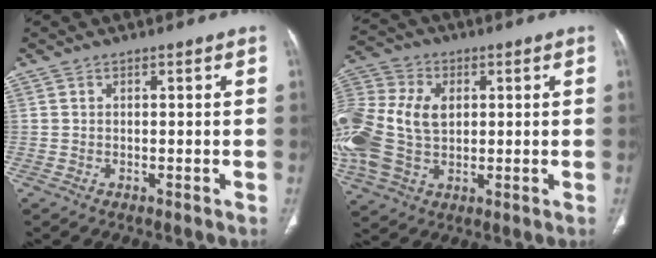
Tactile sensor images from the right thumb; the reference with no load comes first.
{"total": 22.9, "force": [1.7, 16.4, 16.0], "torque": [-0.407, 0.024, 0.044]}